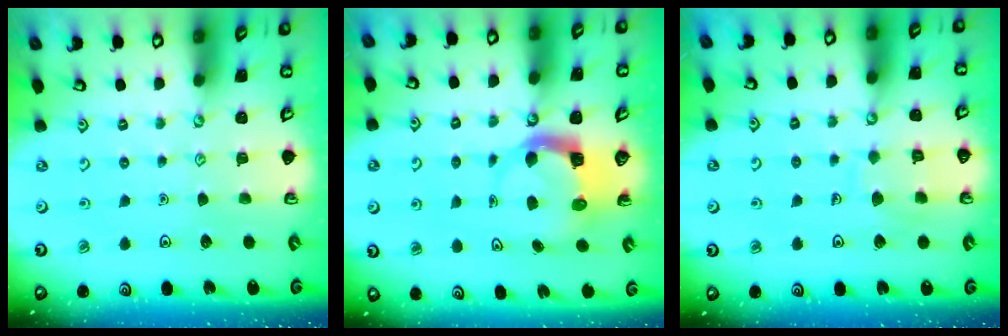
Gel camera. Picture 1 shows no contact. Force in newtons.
{"total": 3.8, "press": 3.8, "slide": 0.5}
{"total": 7.7, "press": 7.7, "slide": 0.8}